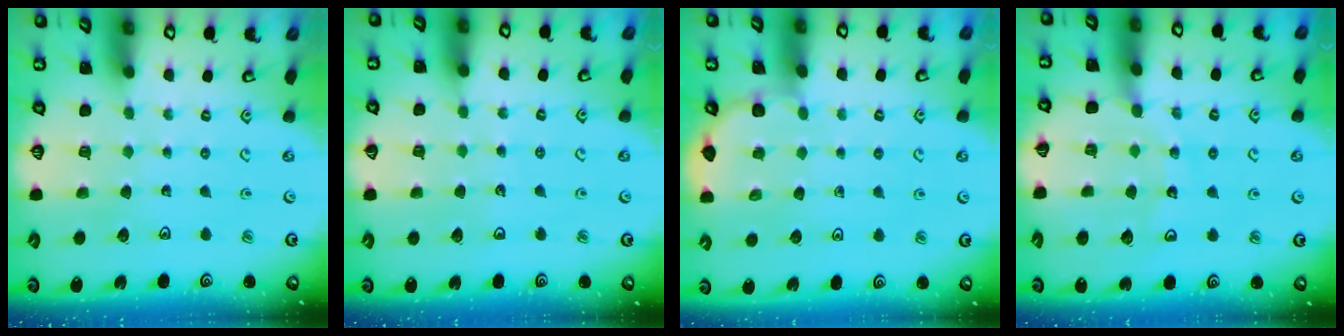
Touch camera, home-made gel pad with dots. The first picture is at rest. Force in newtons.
{"total": 3.2, "press": 3.2, "slide": 0.4}
{"total": 2.9, "press": 2.9, "slide": 0.3}
{"total": 9.5, "press": 9.5, "slide": 0.2}